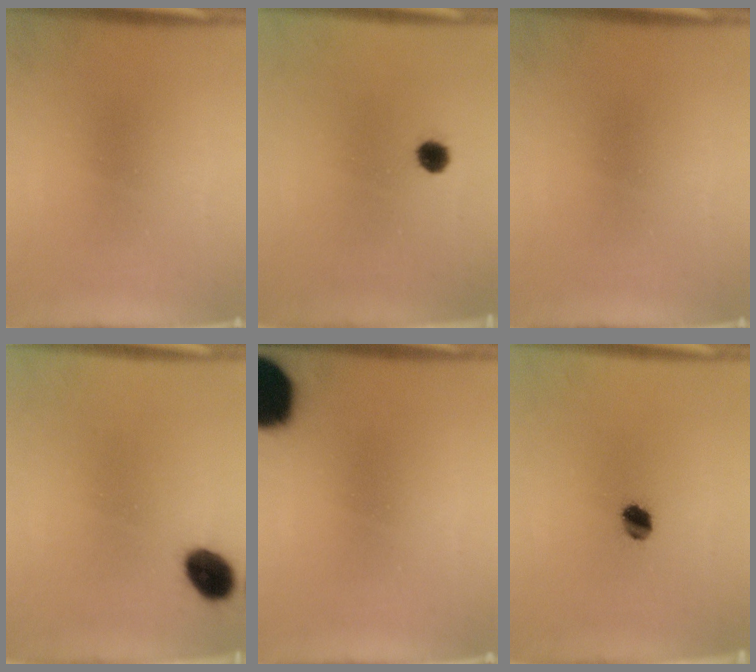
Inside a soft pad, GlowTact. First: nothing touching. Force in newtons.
{"total": 2.4}
{"total": 0.0}
{"total": 6.9}
{"total": 18.0}
{"total": 3.9}